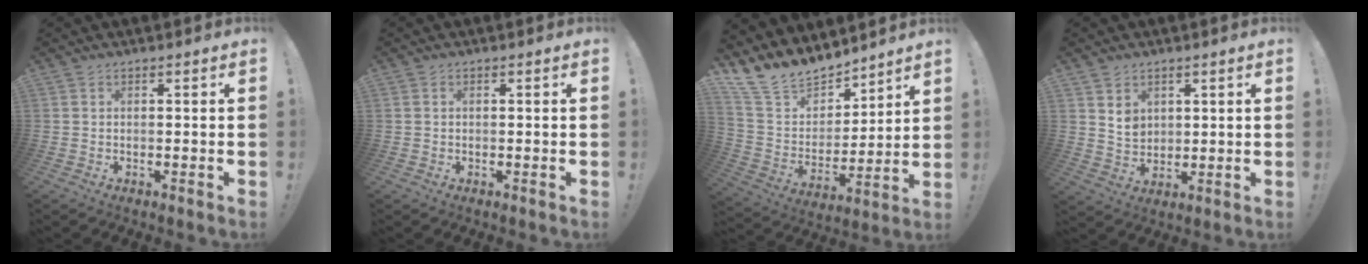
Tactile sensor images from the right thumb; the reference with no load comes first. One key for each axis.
{"total": 0.7, "fx": 0.2, "fy": 0.7, "fz": 0.2, "tx": -0.005, "ty": 0.003, "tz": 0.004}
{"total": 15.1, "fx": 13.2, "fy": 6.3, "fz": 3.5, "tx": -0.092, "ty": -0.102, "tz": 0.251}
{"total": 5.8, "fx": 3.3, "fy": 4.4, "fz": 1.6, "tx": -0.025, "ty": -0.020, "tz": 0.062}